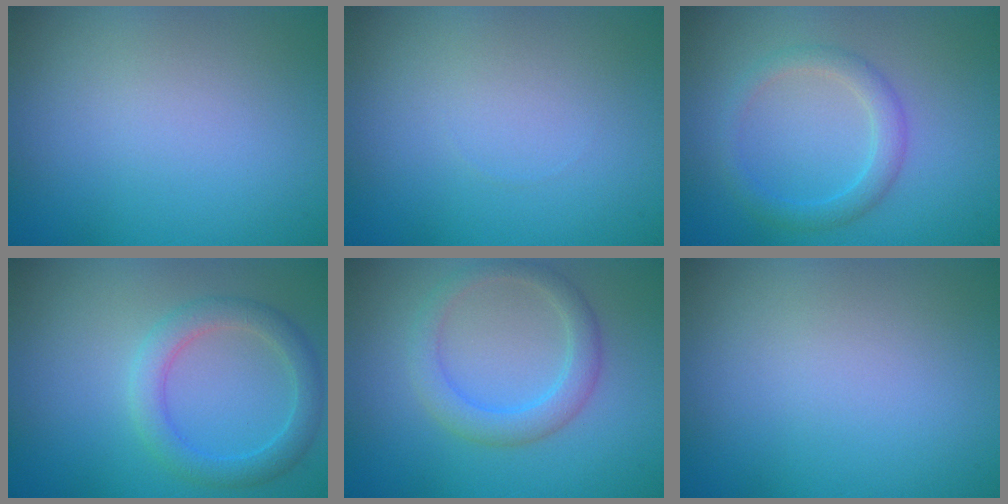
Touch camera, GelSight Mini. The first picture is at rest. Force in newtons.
{"total": 0.0}
{"total": 2.5, "press": 2.4, "slide": 0.2}
{"total": 3.2, "press": 3.2, "slide": 0.1}
{"total": 3.0, "press": 3.0, "slide": 0.1}
{"total": 0.0}